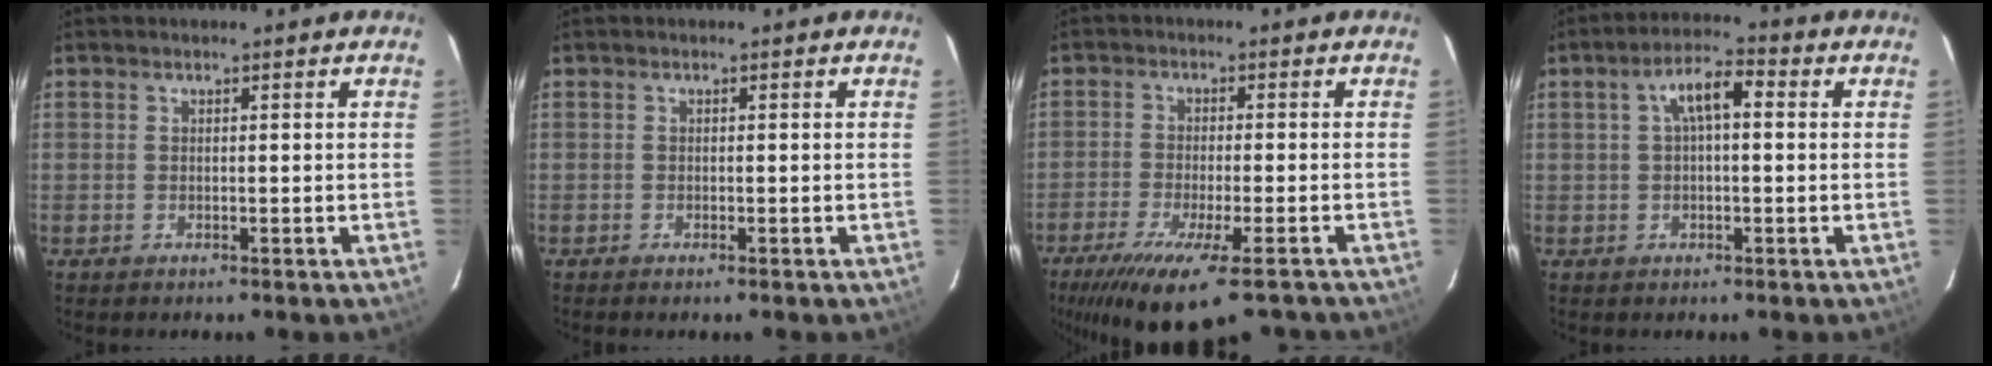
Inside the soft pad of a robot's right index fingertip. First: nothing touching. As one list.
[{"total": 0.8, "force": [-0.7, 0.1, 0.3], "torque": [-0.007, -0.001, -0.012]}, {"total": 16.2, "force": [-11.8, 3.3, 10.5], "torque": [-0.206, -0.058, -0.186]}, {"total": 5.8, "force": [1.0, 2.3, 5.2], "torque": [-0.098, 0.021, 0.017]}]